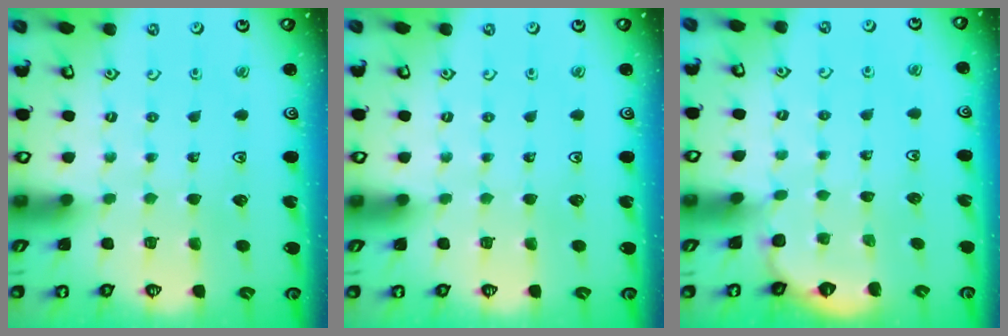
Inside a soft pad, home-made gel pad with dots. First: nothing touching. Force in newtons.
{"total": 0.0}
{"total": 1.4, "press": 1.4, "slide": 0.1}